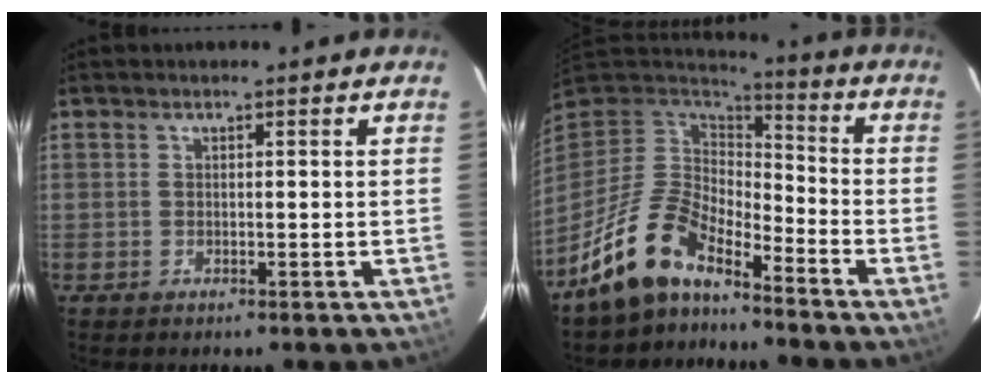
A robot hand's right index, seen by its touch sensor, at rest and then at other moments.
{"total": 12.3, "force": [-9.6, 4.8, 6.0], "torque": [-0.123, 0.007, -0.185]}